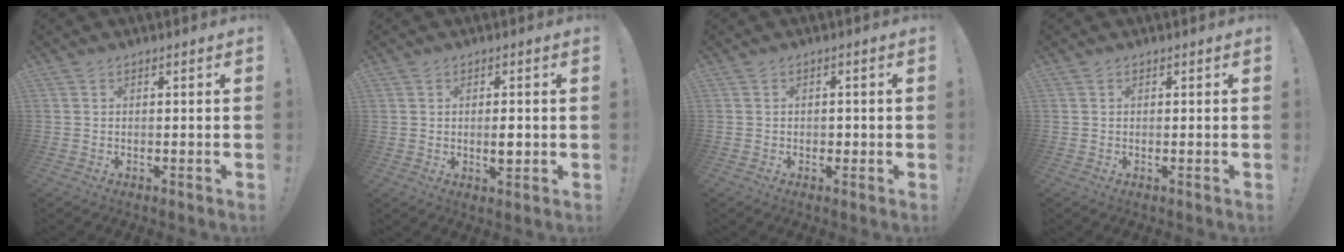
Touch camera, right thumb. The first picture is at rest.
{"total": 4.0, "force": [-0.2, 3.1, 2.6], "torque": [-0.021, -0.003, -0.006]}
{"total": 1.6, "force": [-0.7, 1.2, 0.7], "torque": [-0.016, 0.006, -0.012]}
{"total": 0.0}